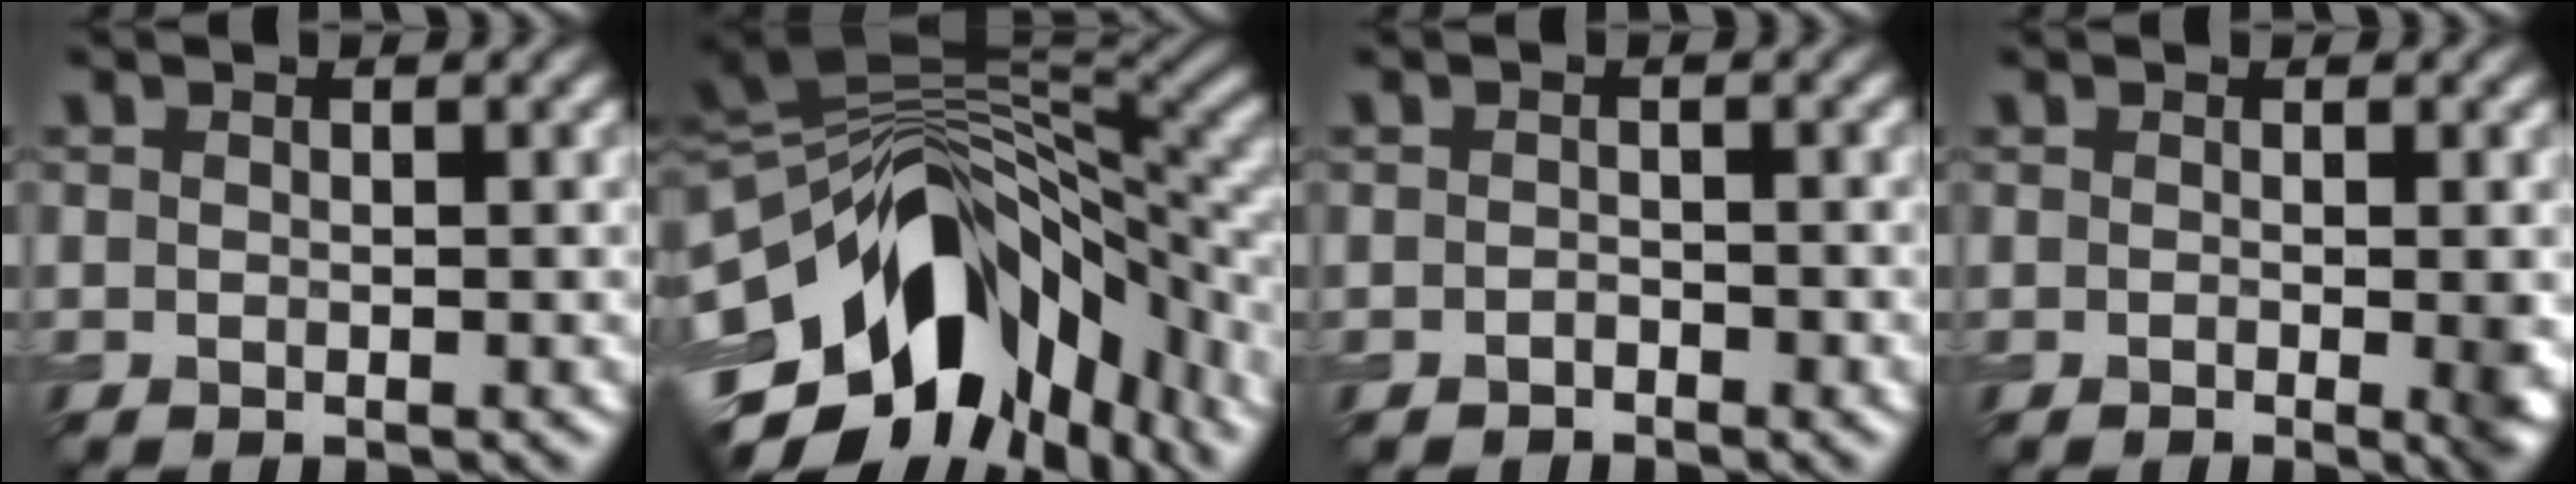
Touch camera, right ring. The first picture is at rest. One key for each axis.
{"total": 16.1, "fx": -3.8, "fy": 9.8, "fz": 12.2, "tx": -0.220, "ty": -0.010, "tz": -0.048}
{"total": 0.7, "fx": -0.6, "fy": 0.3, "fz": 0.1, "tx": -0.003, "ty": 0.002, "tz": -0.011}
{"total": 2.1, "fx": -0.4, "fy": 0.4, "fz": 2.1, "tx": -0.030, "ty": -0.005, "tz": -0.005}